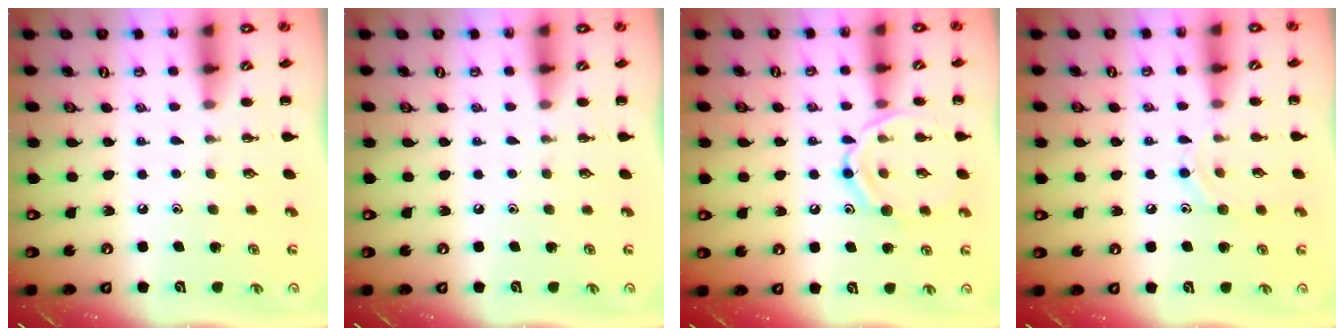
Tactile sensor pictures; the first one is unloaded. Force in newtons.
{"total": 0.0}
{"total": 13.0, "press": 13.0, "slide": 0.8}
{"total": 7.5, "press": 7.4, "slide": 1.2}